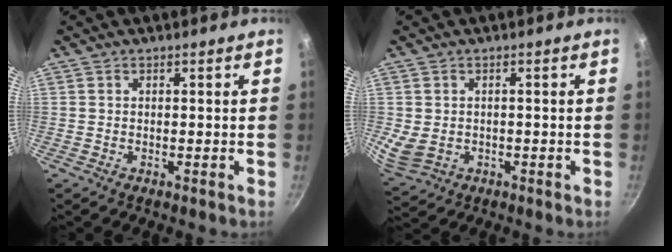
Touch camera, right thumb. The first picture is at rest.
{"total": 5.5, "force": [-0.7, 4.4, 3.3], "torque": [-0.064, -0.004, 0.001]}